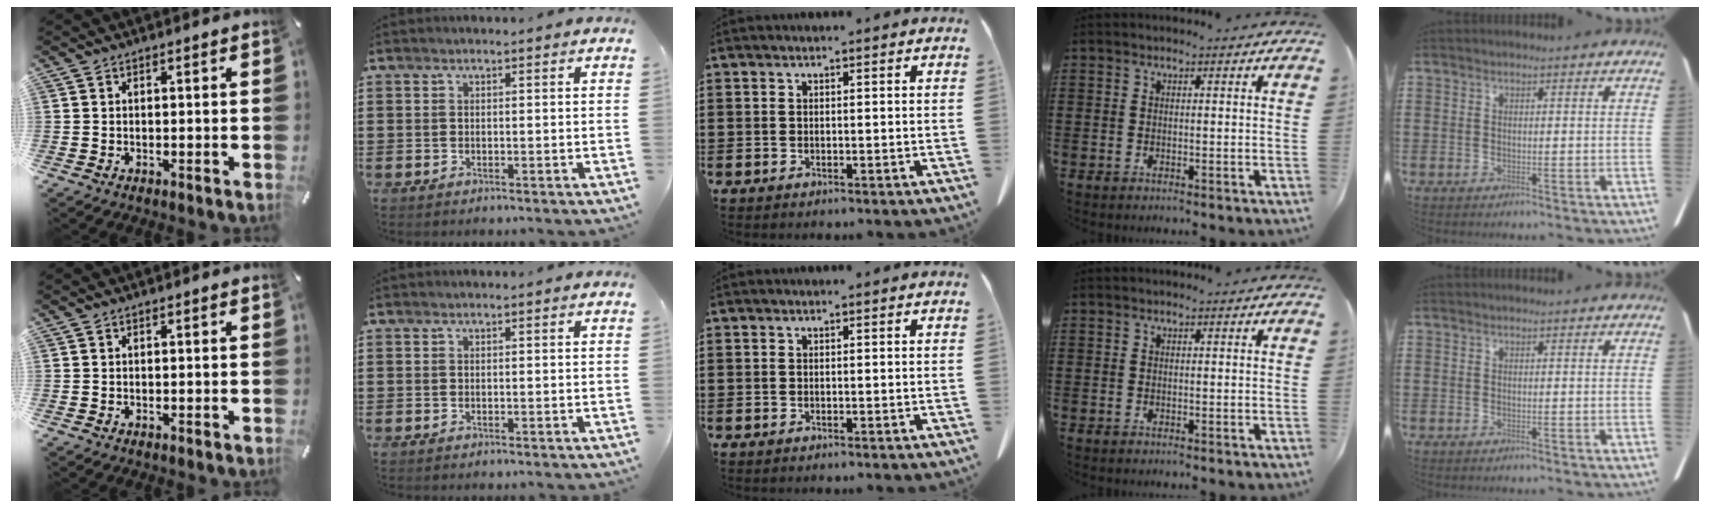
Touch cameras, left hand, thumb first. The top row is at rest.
{}